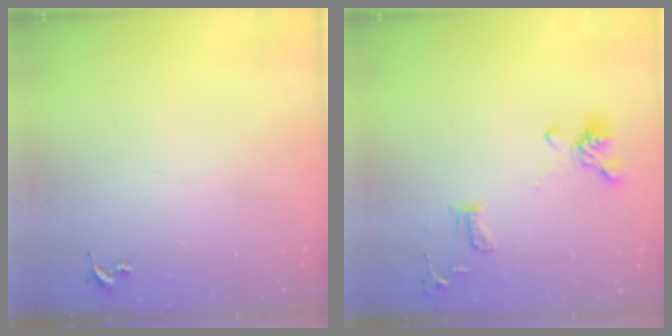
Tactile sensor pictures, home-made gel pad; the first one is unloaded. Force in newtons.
{"total": 12.3, "press": 12.2, "slide": 1.8}